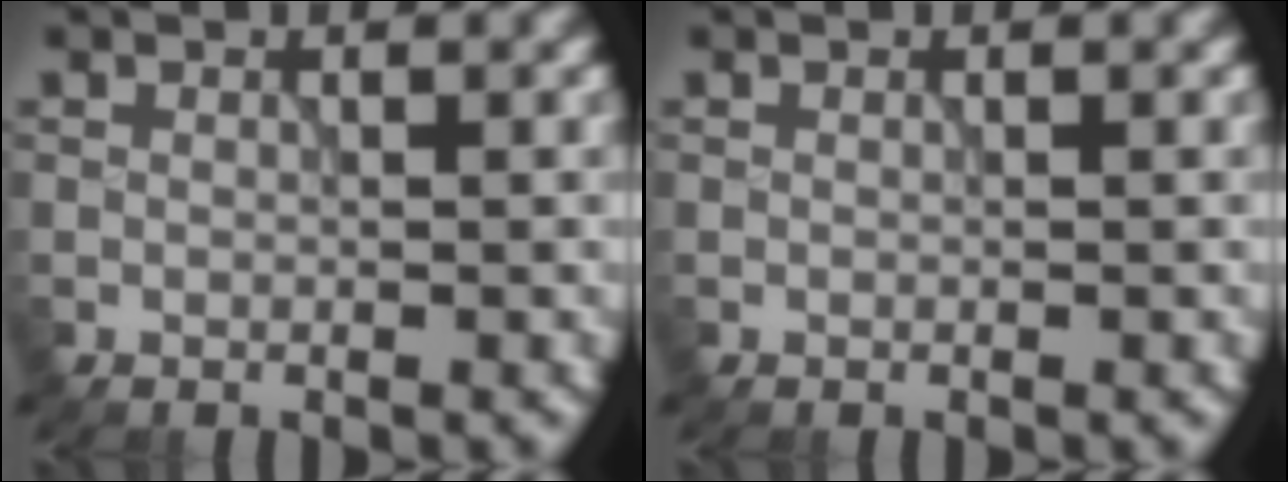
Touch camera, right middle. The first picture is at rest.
{"total": 0.0}